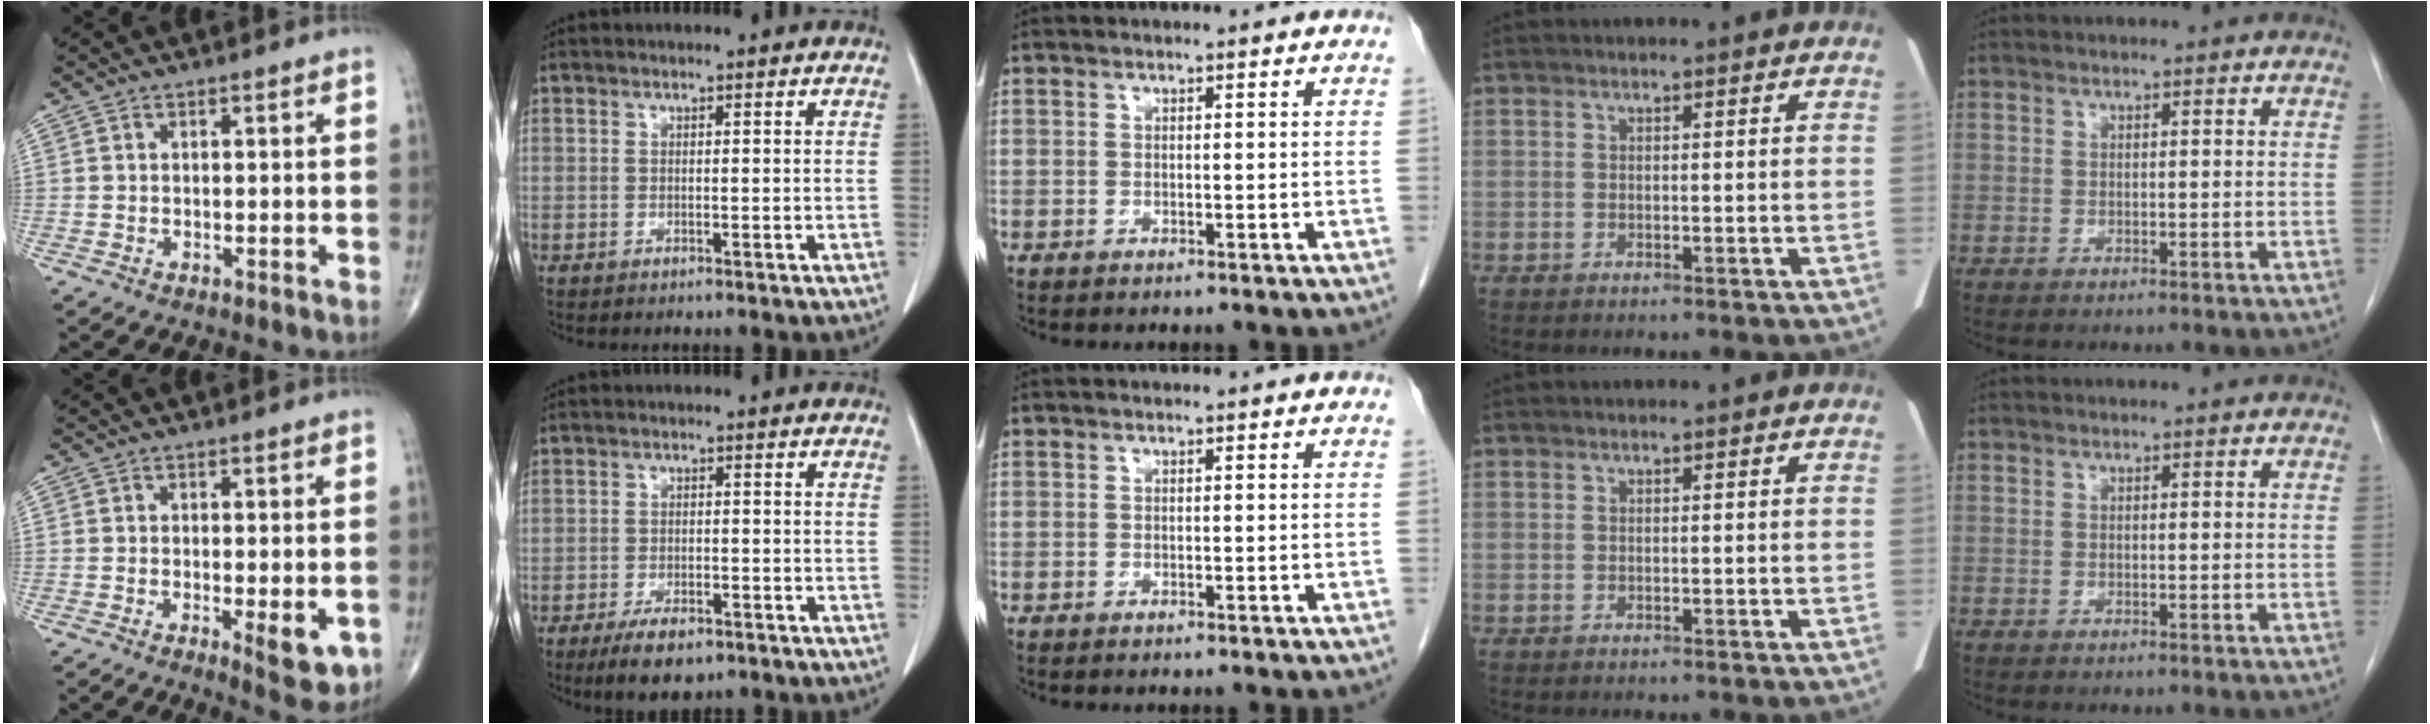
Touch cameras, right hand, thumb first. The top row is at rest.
{"thumb": {"total": 6.3, "force": [-1.8, 2.1, 5.7], "torque": [-0.067, -0.012, -0.021]}, "index": {"total": 5.7, "force": [-3.9, 2.0, 3.5], "torque": [-0.059, -0.005, -0.061]}}